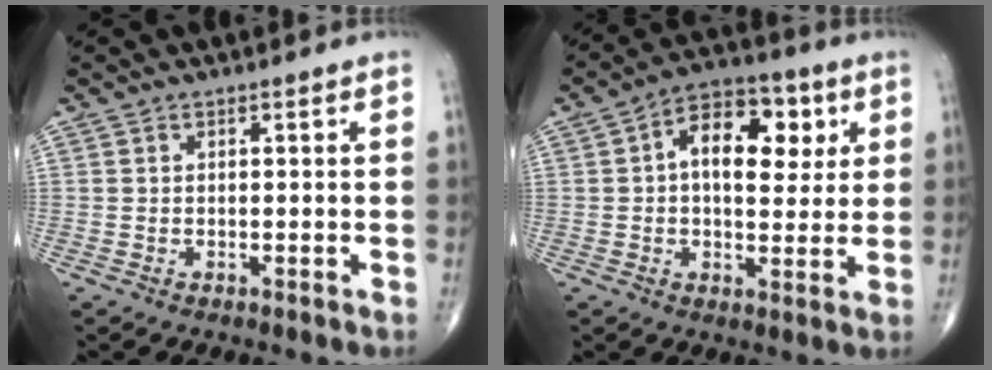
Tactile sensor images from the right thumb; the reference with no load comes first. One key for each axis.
{"total": 13.2, "fx": 3.1, "fy": 7.8, "fz": 10.2, "tx": -0.121, "ty": 0.008, "tz": 0.037}